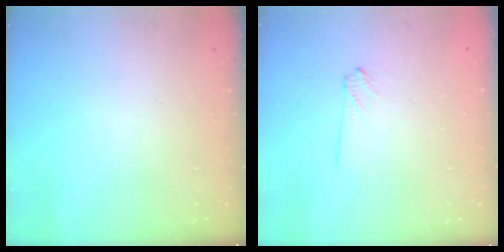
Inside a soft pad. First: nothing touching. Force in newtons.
{"total": 0.8, "press": 0.8, "slide": 0.0}